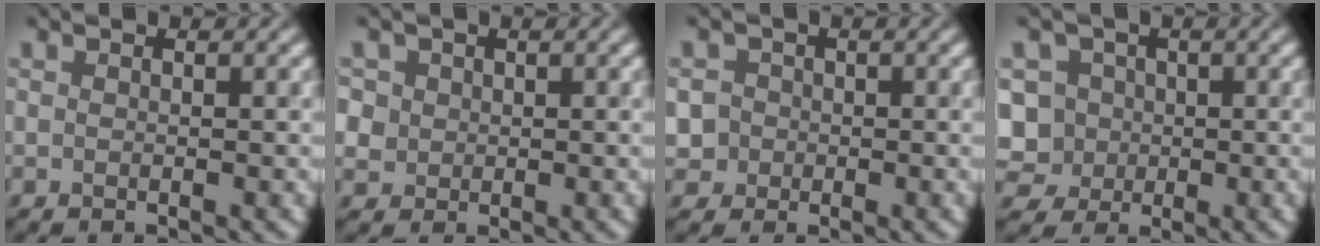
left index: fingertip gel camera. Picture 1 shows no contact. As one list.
[{"total": 3.9, "force": [1.5, 3.3, 1.5], "torque": [-0.038, 0.014, 0.021]}, {"total": 3.6, "force": [-0.5, 3.5, 1.0], "torque": [0.000, 0.019, -0.031]}, {"total": 7.3, "force": [-0.6, 6.8, 2.5], "torque": [-0.051, 0.023, -0.037]}]